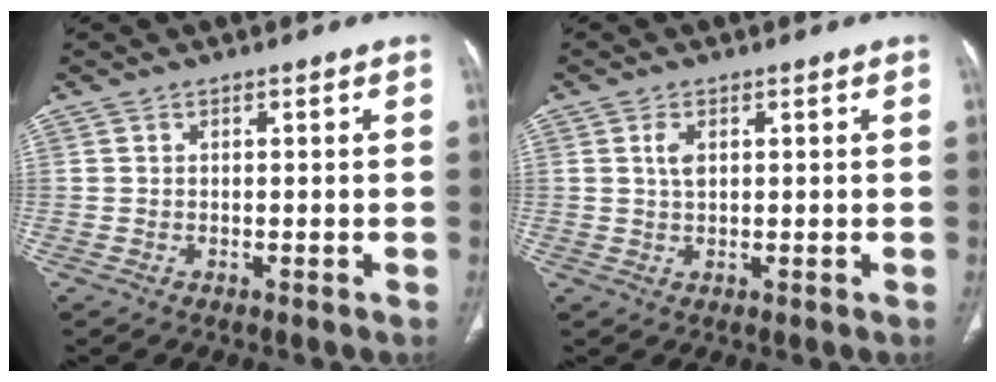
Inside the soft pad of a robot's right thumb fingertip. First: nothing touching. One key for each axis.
{"total": 2.4, "fx": 0.8, "fy": 1.3, "fz": 1.9, "tx": -0.038, "ty": 0.002, "tz": 0.017}